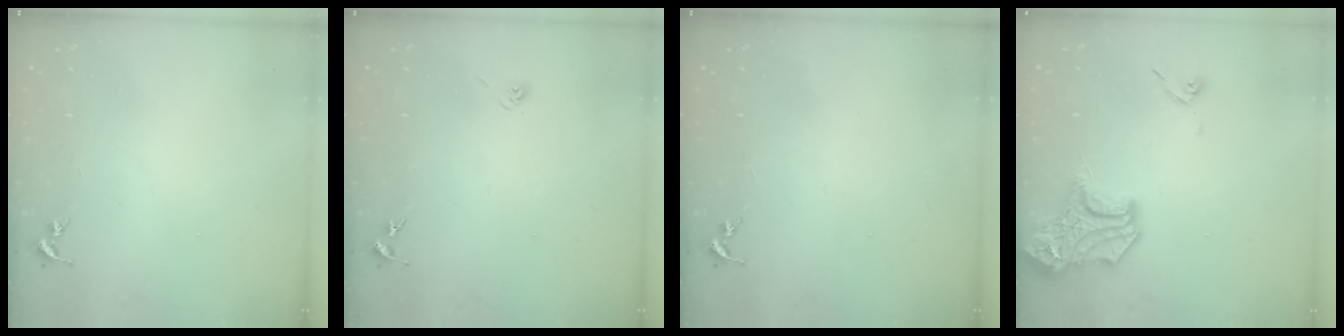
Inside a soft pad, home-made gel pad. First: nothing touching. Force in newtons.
{"total": 2.9, "press": 2.5, "slide": 1.5}
{"total": 0.0}
{"total": 17.1, "press": 17.0, "slide": 1.5}